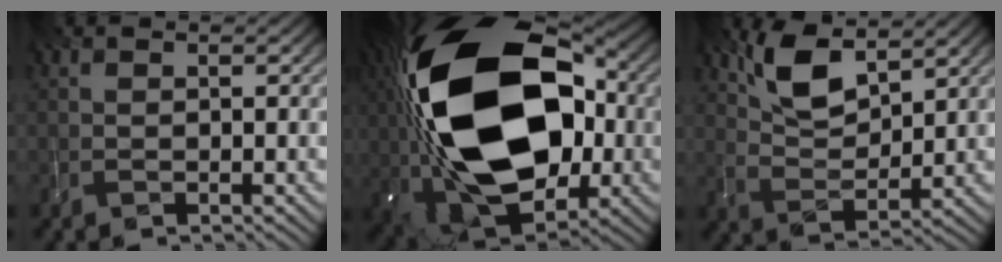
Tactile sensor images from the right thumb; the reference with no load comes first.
{"total": 23.9, "force": [1.3, 14.6, 18.9], "torque": [-0.395, -0.009, 0.004]}
{"total": 7.3, "force": [4.8, 2.9, 4.8], "torque": [-0.106, -0.002, 0.097]}